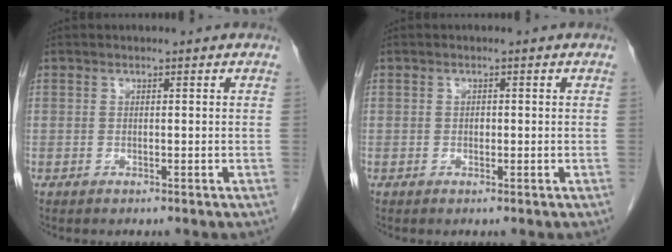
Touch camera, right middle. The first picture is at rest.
{"total": 0.7, "force": [-0.1, 0.5, 0.5], "torque": [-0.008, 0.002, -0.003]}